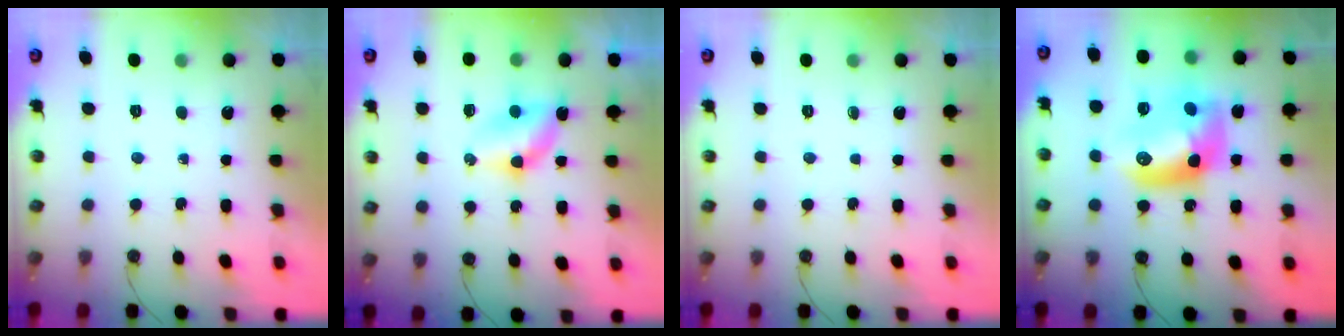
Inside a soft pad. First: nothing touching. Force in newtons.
{"total": 5.8, "press": 5.2, "slide": 2.5}
{"total": 0.0}
{"total": 14.0, "press": 14.0, "slide": 1.3}